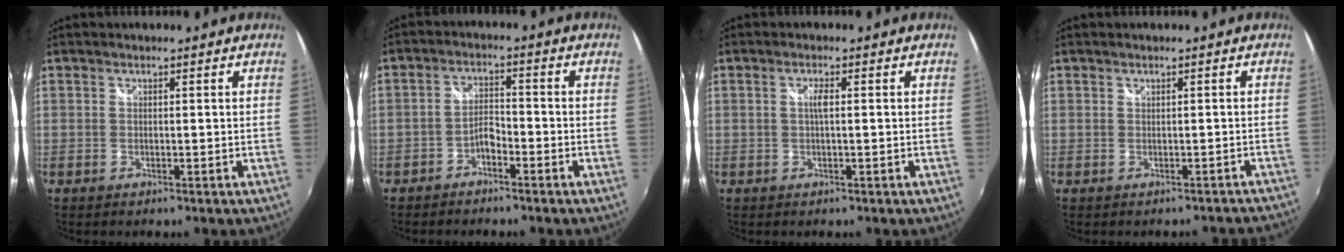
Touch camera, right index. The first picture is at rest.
{"total": 3.3, "force": [-2.5, 1.3, 1.7], "torque": [-0.039, 0.008, -0.044]}
{"total": 1.7, "force": [0.1, 0.1, 1.7], "torque": [-0.031, 0.002, 0.000]}
{"total": 2.9, "force": [-2.5, 1.5, 0.2], "torque": [0.012, 0.016, -0.019]}